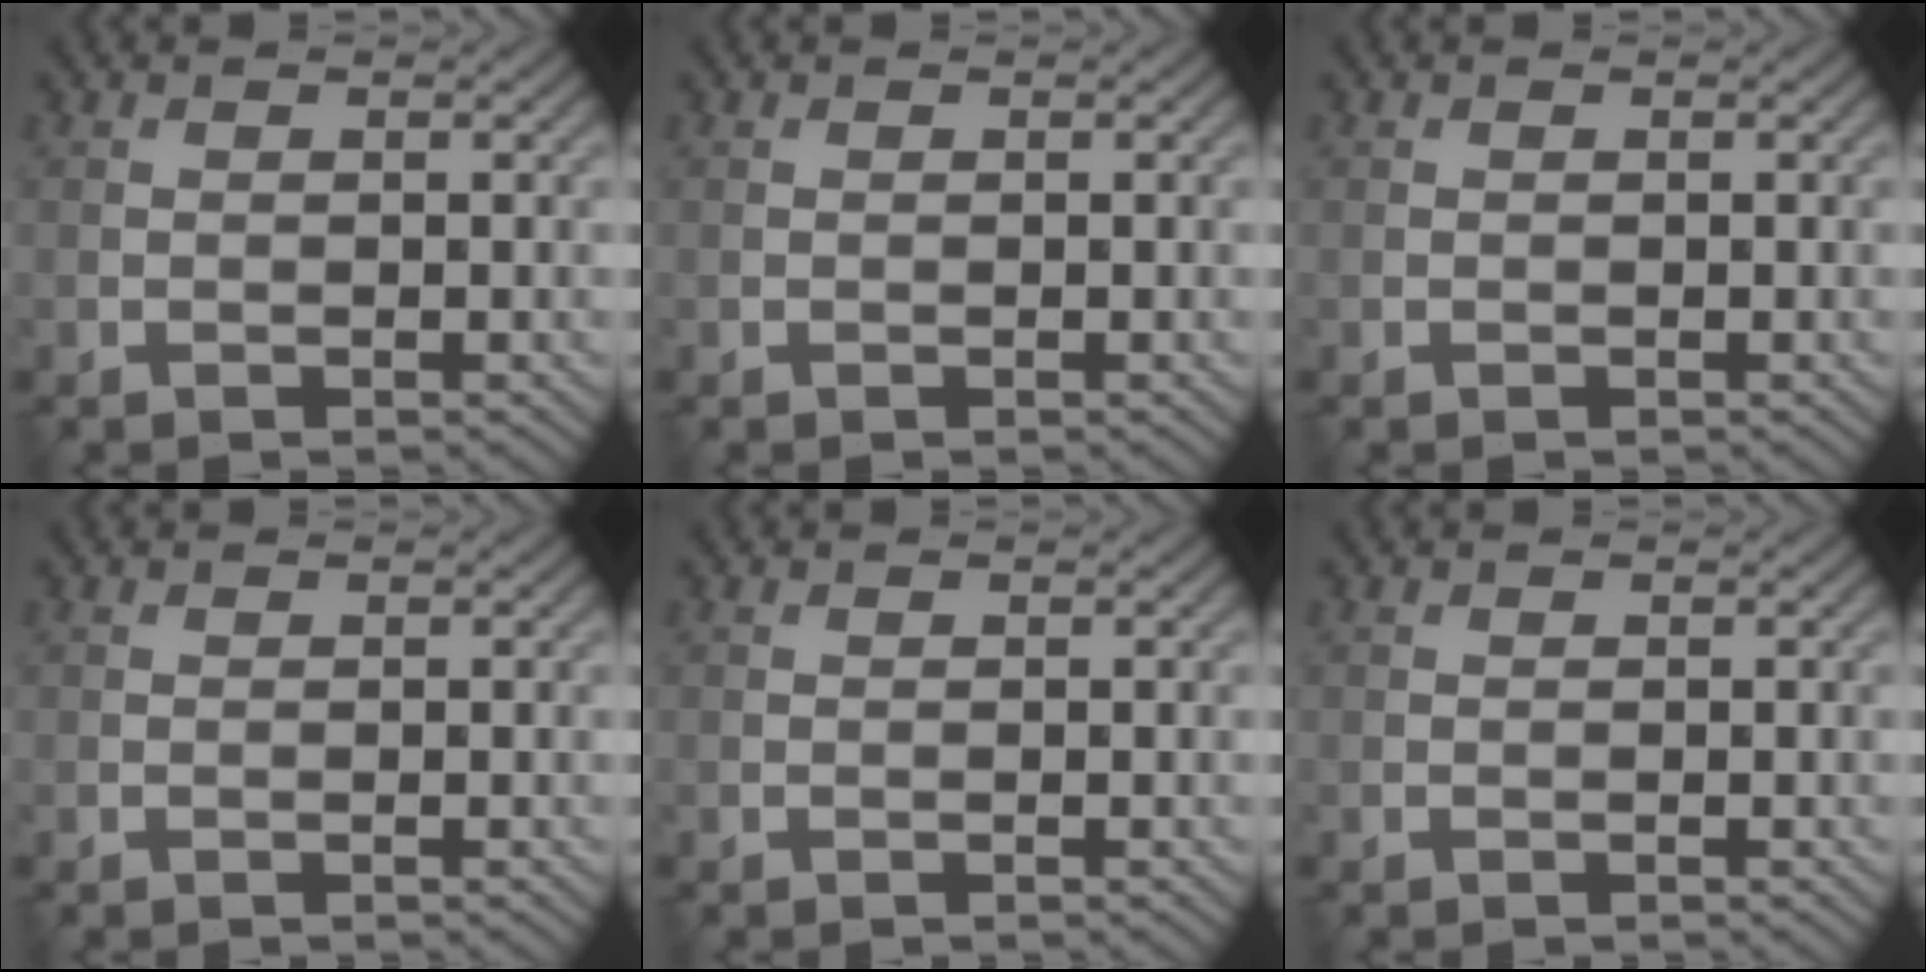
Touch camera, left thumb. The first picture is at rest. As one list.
[{"total": 0.0}, {"total": 0.0}, {"total": 0.0}, {"total": 0.0}, {"total": 0.0}]